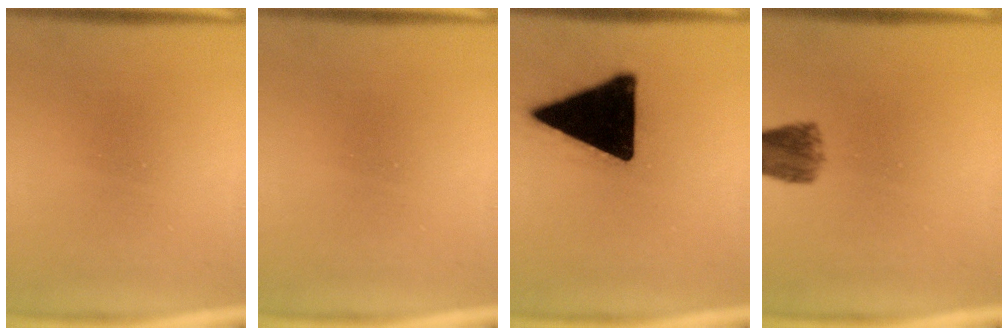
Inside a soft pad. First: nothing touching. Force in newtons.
{"total": 0.0}
{"total": 20.3}
{"total": 5.3}